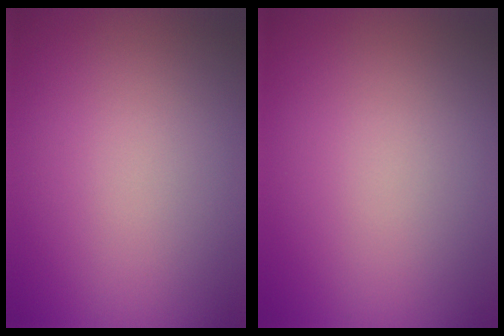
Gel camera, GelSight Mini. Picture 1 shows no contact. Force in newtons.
{"total": 0.0}